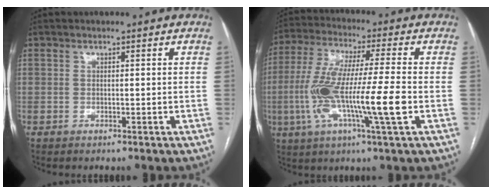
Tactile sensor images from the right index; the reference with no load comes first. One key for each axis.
{"total": 15.4, "fx": -3.3, "fy": 0.3, "fz": 15.1, "tx": -0.300, "ty": -0.011, "tz": -0.068}